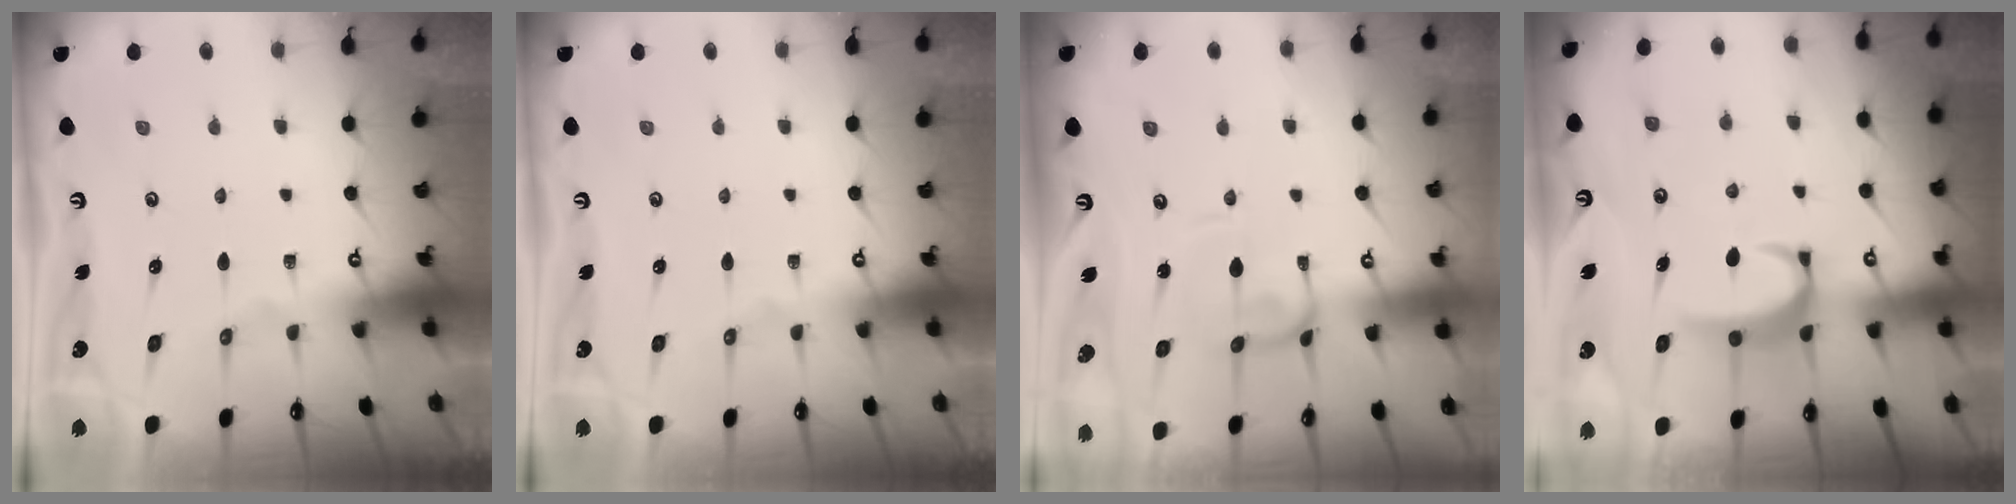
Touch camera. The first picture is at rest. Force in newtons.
{"total": 0.0}
{"total": 0.0}
{"total": 3.5, "press": 3.4, "slide": 0.5}